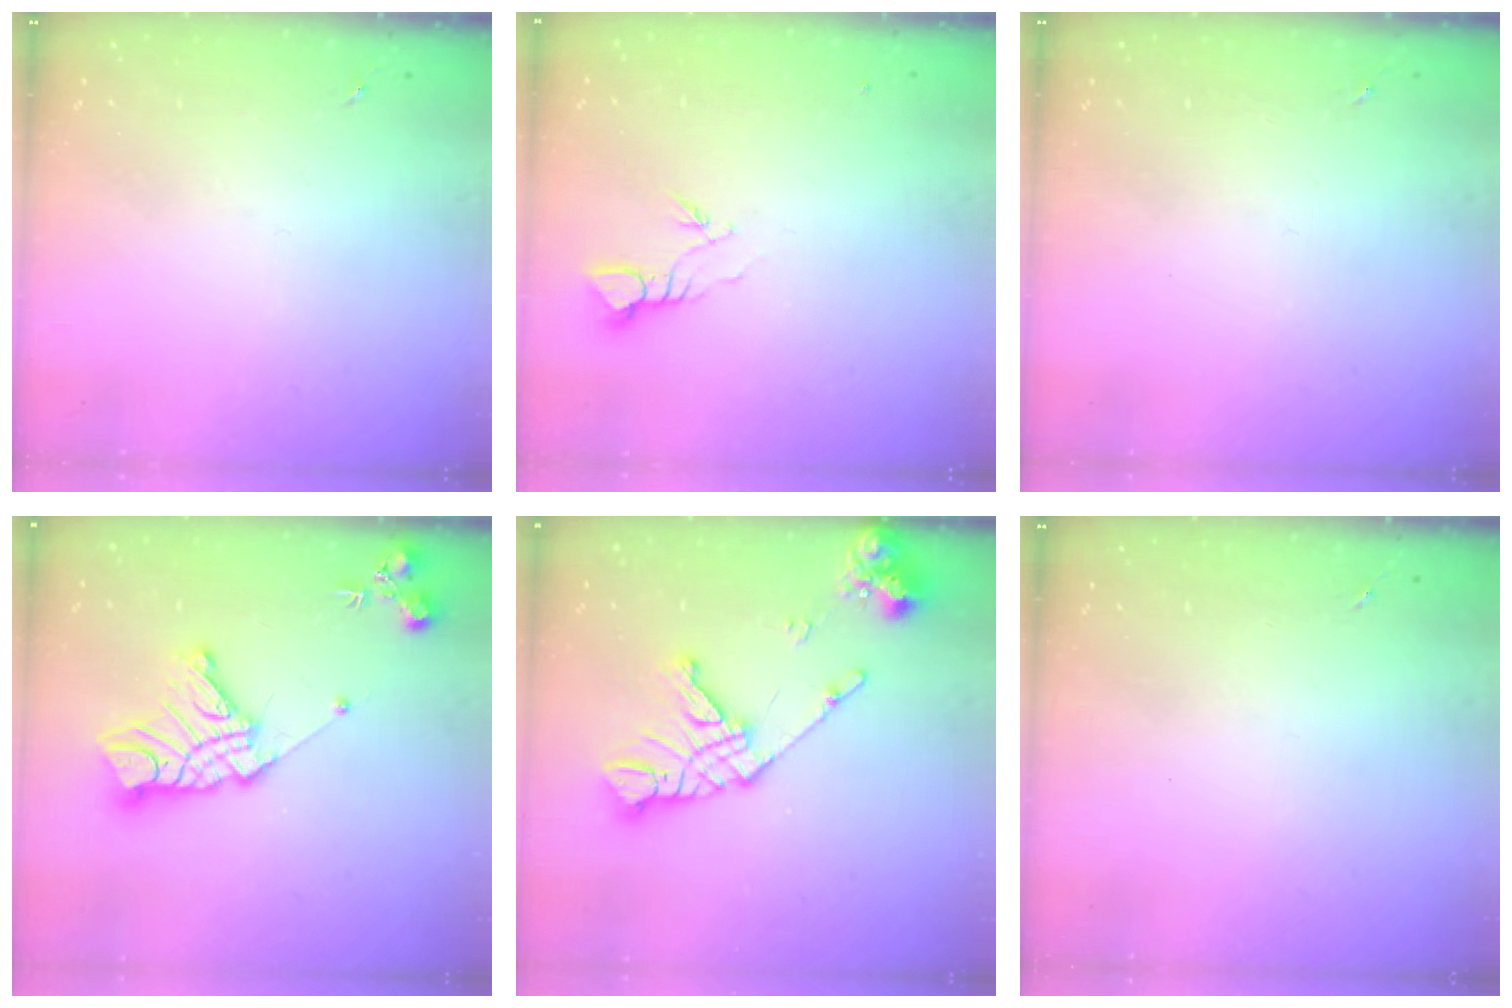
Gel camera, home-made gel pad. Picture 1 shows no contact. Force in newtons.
{"total": 3.7, "press": 3.7, "slide": 0.3}
{"total": 0.0}
{"total": 18.2, "press": 18.1, "slide": 1.5}
{"total": 16.6, "press": 16.5, "slide": 2.0}
{"total": 0.0}